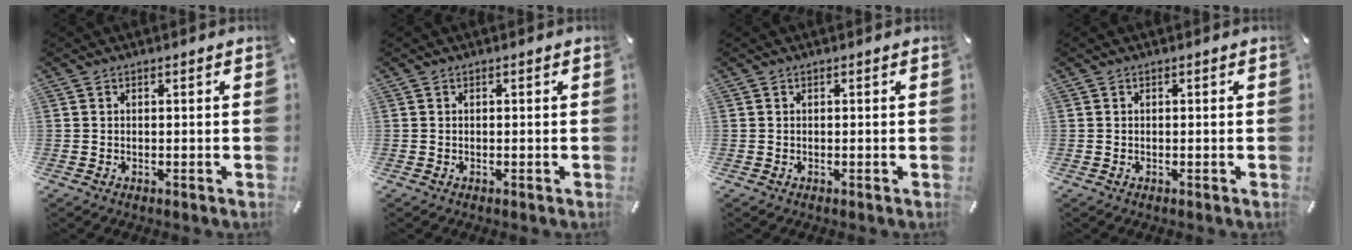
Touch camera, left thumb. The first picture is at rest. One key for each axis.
{"total": 0.0}
{"total": 0.0}
{"total": 0.0}